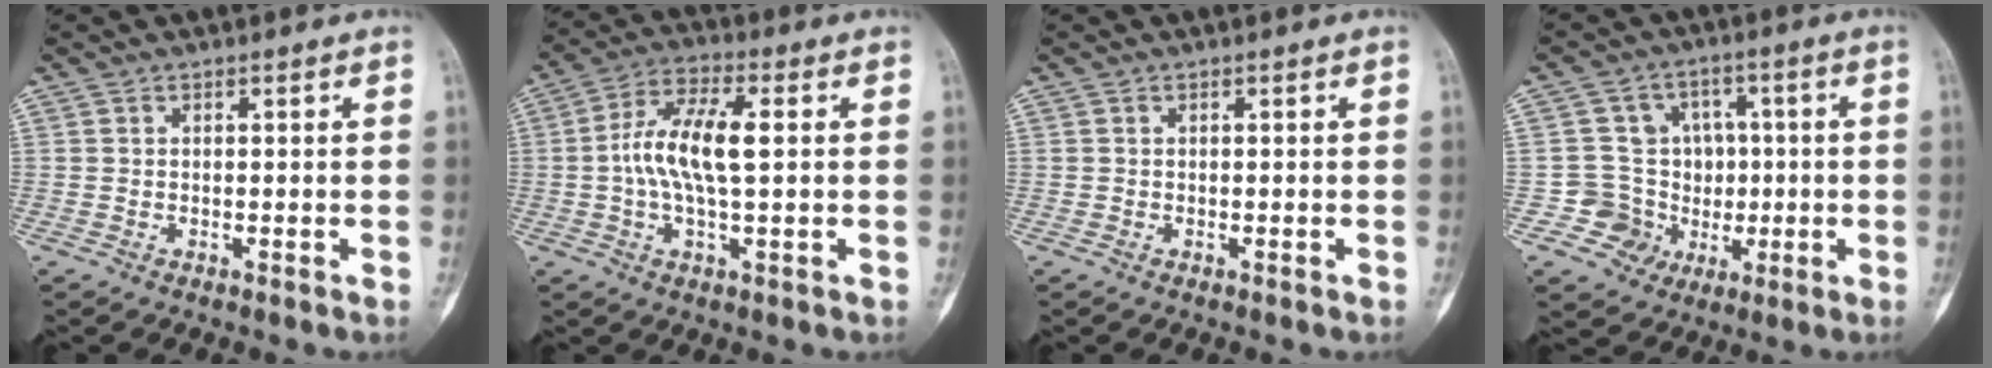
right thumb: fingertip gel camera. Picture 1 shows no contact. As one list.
[{"total": 11.0, "force": [0.6, 4.1, 10.2], "torque": [-0.208, 0.018, 0.005]}, {"total": 0.0}, {"total": 9.5, "force": [-1.1, 9.4, 1.0], "torque": [0.046, 0.036, -0.011]}]